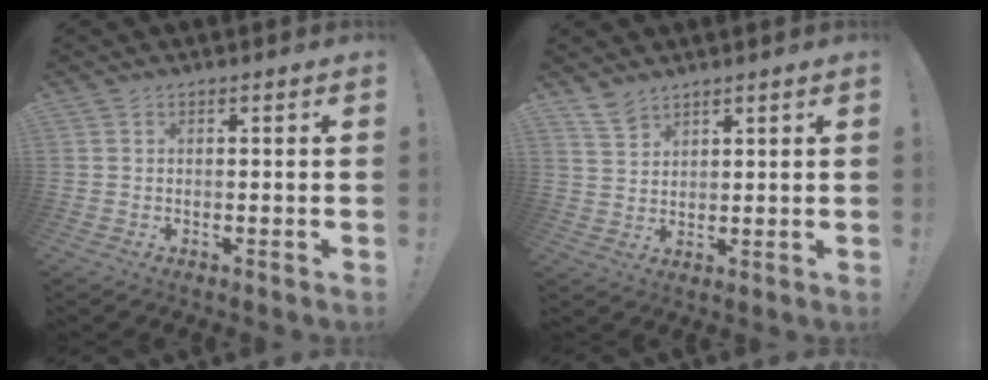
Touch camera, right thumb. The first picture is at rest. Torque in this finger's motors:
{"motor_torque": [-0.21, 0.30, -0.31, 0.39, 0.00]}